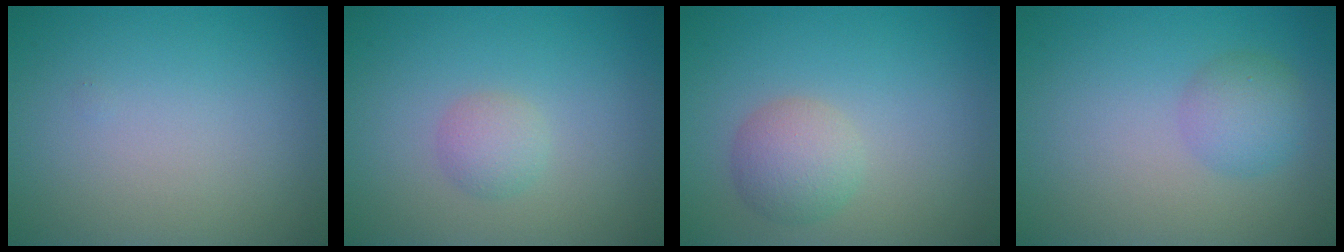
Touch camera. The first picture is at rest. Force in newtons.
{"total": 1.7, "press": 1.7, "slide": 0.1}
{"total": 3.0, "press": 3.0, "slide": 0.0}
{"total": 2.6, "press": 2.6, "slide": 0.0}